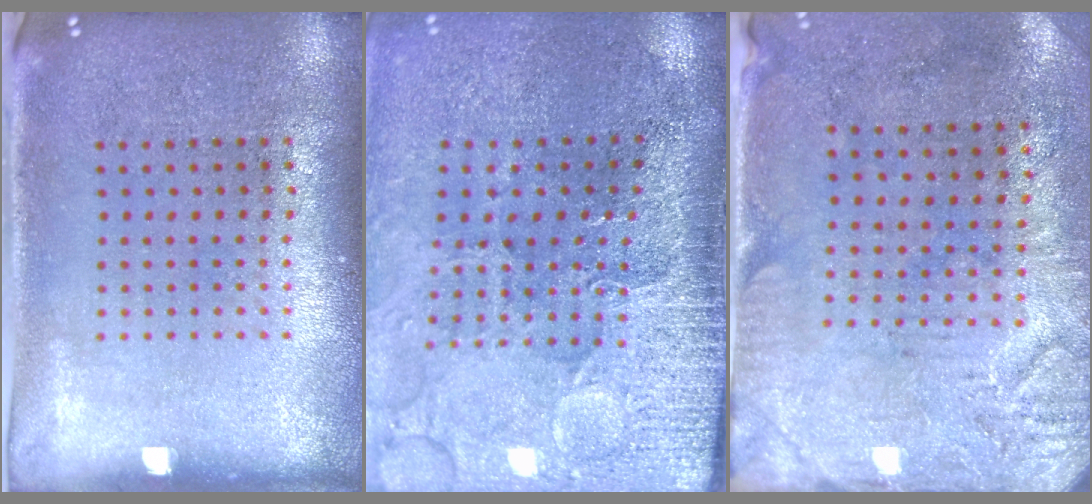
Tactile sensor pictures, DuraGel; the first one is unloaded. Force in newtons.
{"total": 3.5, "press": 3.4, "slide": 1.1}
{"total": 3.2, "press": 2.6, "slide": 1.8}